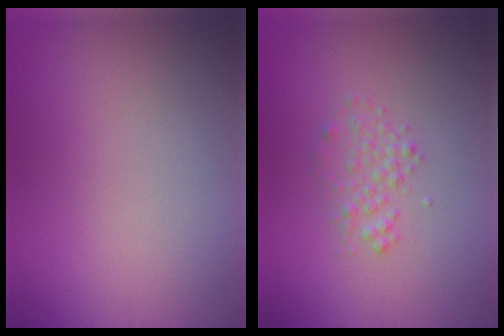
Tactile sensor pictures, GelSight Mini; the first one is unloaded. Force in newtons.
{"total": 1.5, "press": 1.5, "slide": 0.0}